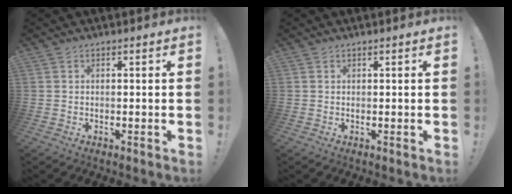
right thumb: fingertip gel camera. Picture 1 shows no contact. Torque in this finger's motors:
{"motor_torque": [0.06, 0.05, -0.02, 0.02, -0.05]}